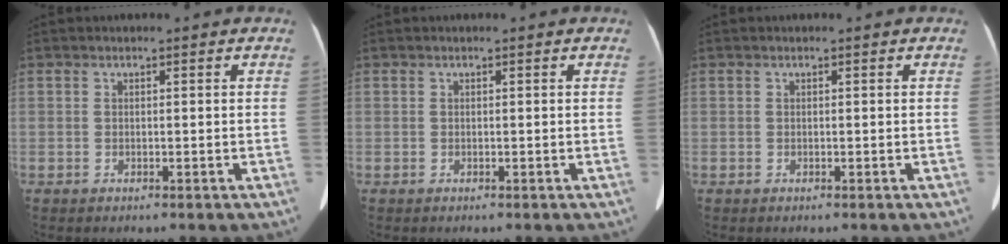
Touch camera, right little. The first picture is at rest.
{"total": 0.0}
{"total": 0.0}